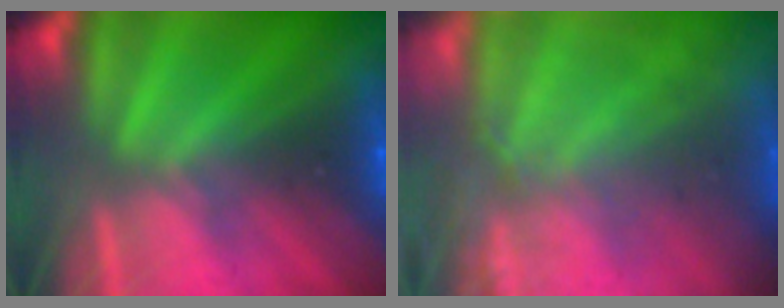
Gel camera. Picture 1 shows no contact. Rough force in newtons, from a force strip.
{"total": 11.2}